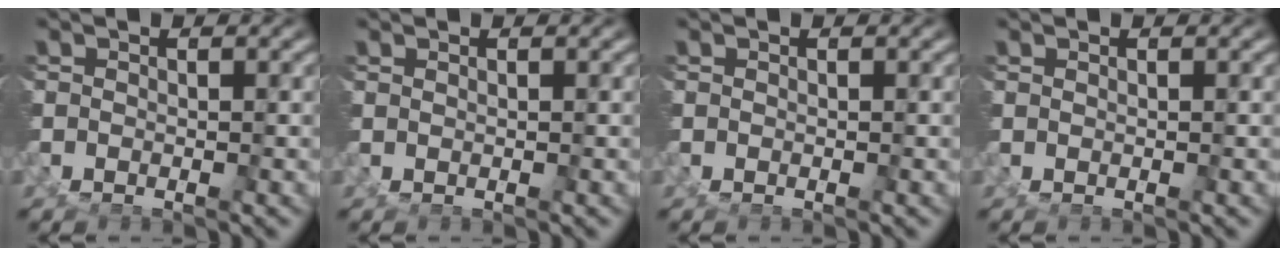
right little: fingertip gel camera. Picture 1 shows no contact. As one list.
[{"total": 1.1, "force": [0.3, -1.0, -0.4], "torque": [0.008, 0.002, 0.006]}, {"total": 0.0}, {"total": 0.8, "force": [0.2, -0.7, -0.2], "torque": [0.005, 0.001, 0.004]}]